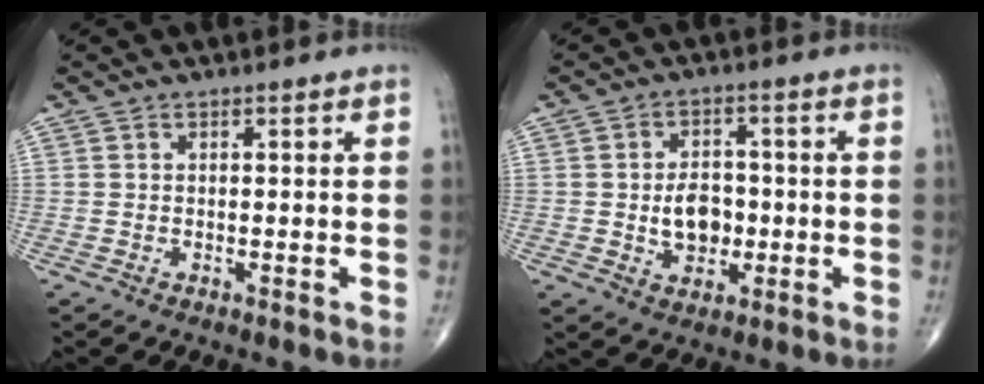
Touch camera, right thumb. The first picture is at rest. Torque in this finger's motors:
{"motor_torque": [0.06, 0.06, 0.10, -0.02, 0.02]}